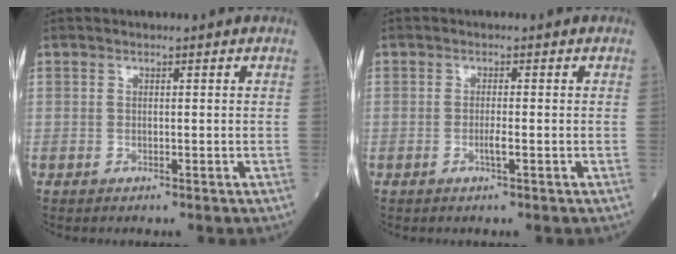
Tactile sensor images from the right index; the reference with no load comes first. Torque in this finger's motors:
{"motor_torque": [0.18, -0.05, 0.17, 0.04]}